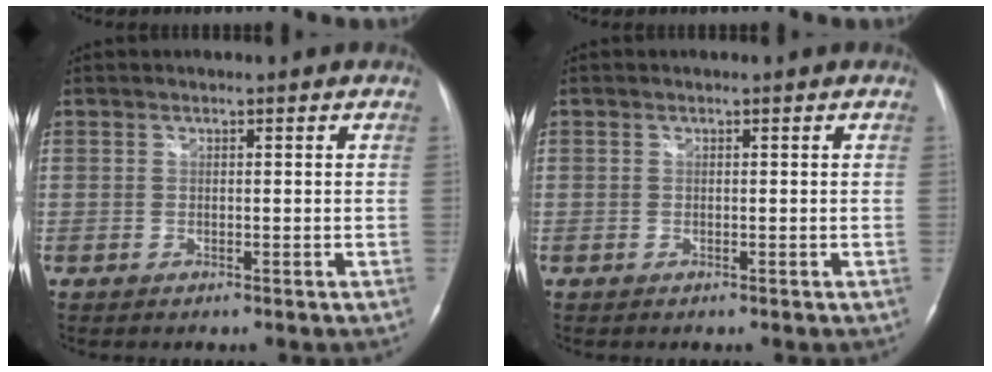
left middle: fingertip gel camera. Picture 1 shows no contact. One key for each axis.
{"total": 0.0}